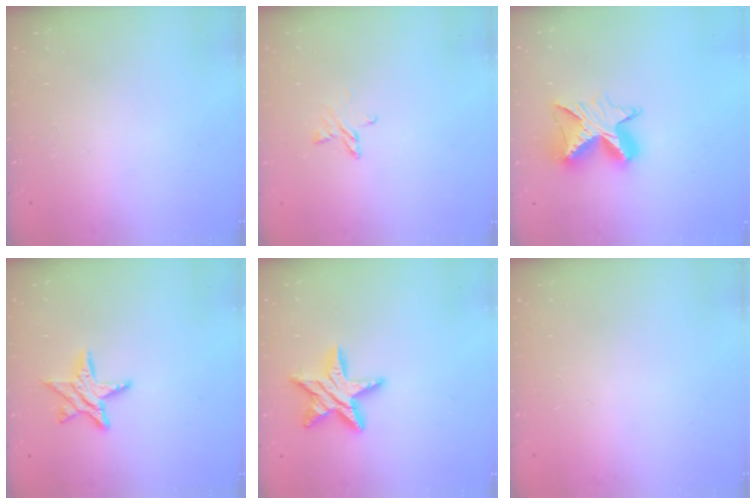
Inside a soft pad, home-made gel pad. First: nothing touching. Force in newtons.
{"total": 3.9, "press": 3.9, "slide": 0.3}
{"total": 10.9, "press": 10.9, "slide": 0.7}
{"total": 9.7, "press": 9.7, "slide": 0.6}
{"total": 13.0, "press": 13.0, "slide": 0.9}
{"total": 0.0}